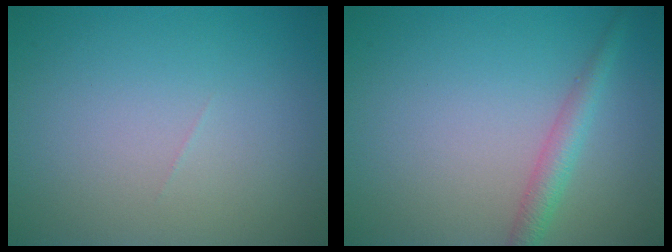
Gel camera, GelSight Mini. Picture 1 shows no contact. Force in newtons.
{"total": 2.2, "press": 2.2, "slide": 0.1}